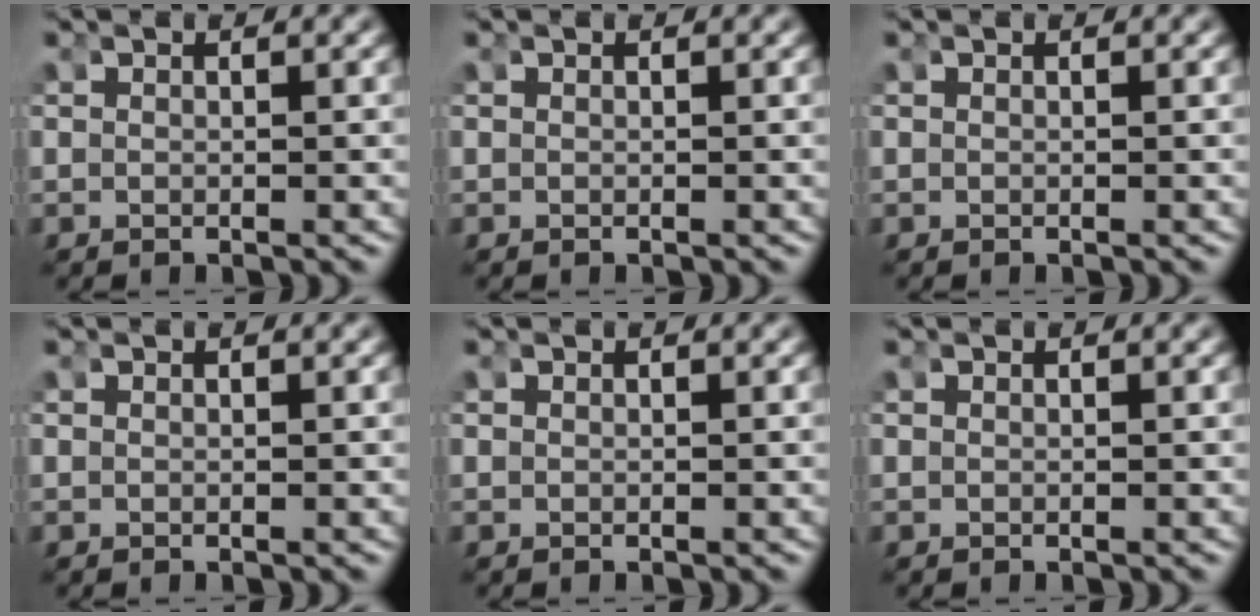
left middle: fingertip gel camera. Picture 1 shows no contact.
{"total": 0.0}
{"total": 0.0}
{"total": 0.0}
{"total": 0.0}
{"total": 0.0}